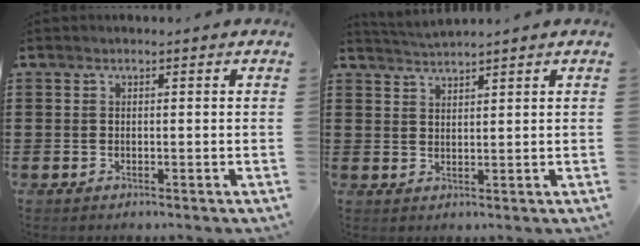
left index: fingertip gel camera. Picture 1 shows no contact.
{"total": 2.0, "force": [1.9, -0.4, 0.0], "torque": [-0.005, -0.002, 0.037]}